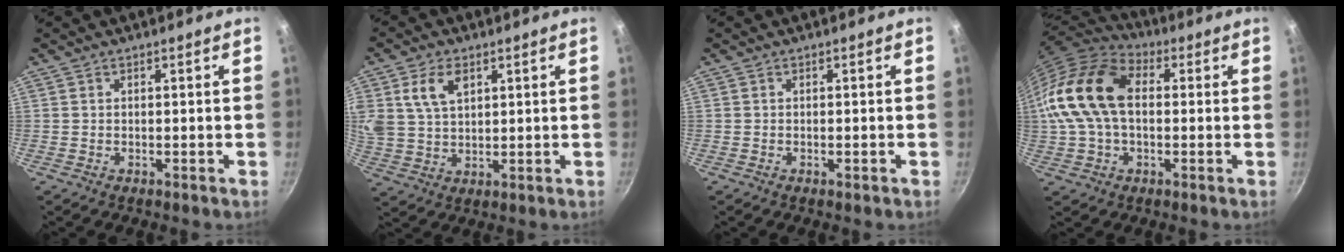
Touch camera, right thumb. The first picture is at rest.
{"total": 8.7, "force": [3.6, 5.5, 5.7], "torque": [-0.099, -0.008, 0.072]}
{"total": 0.8, "force": [-0.3, 0.3, 0.7], "torque": [-0.011, 0.002, -0.005]}
{"total": 18.3, "force": [1.4, 12.0, 13.7], "torque": [-0.260, 0.034, 0.011]}